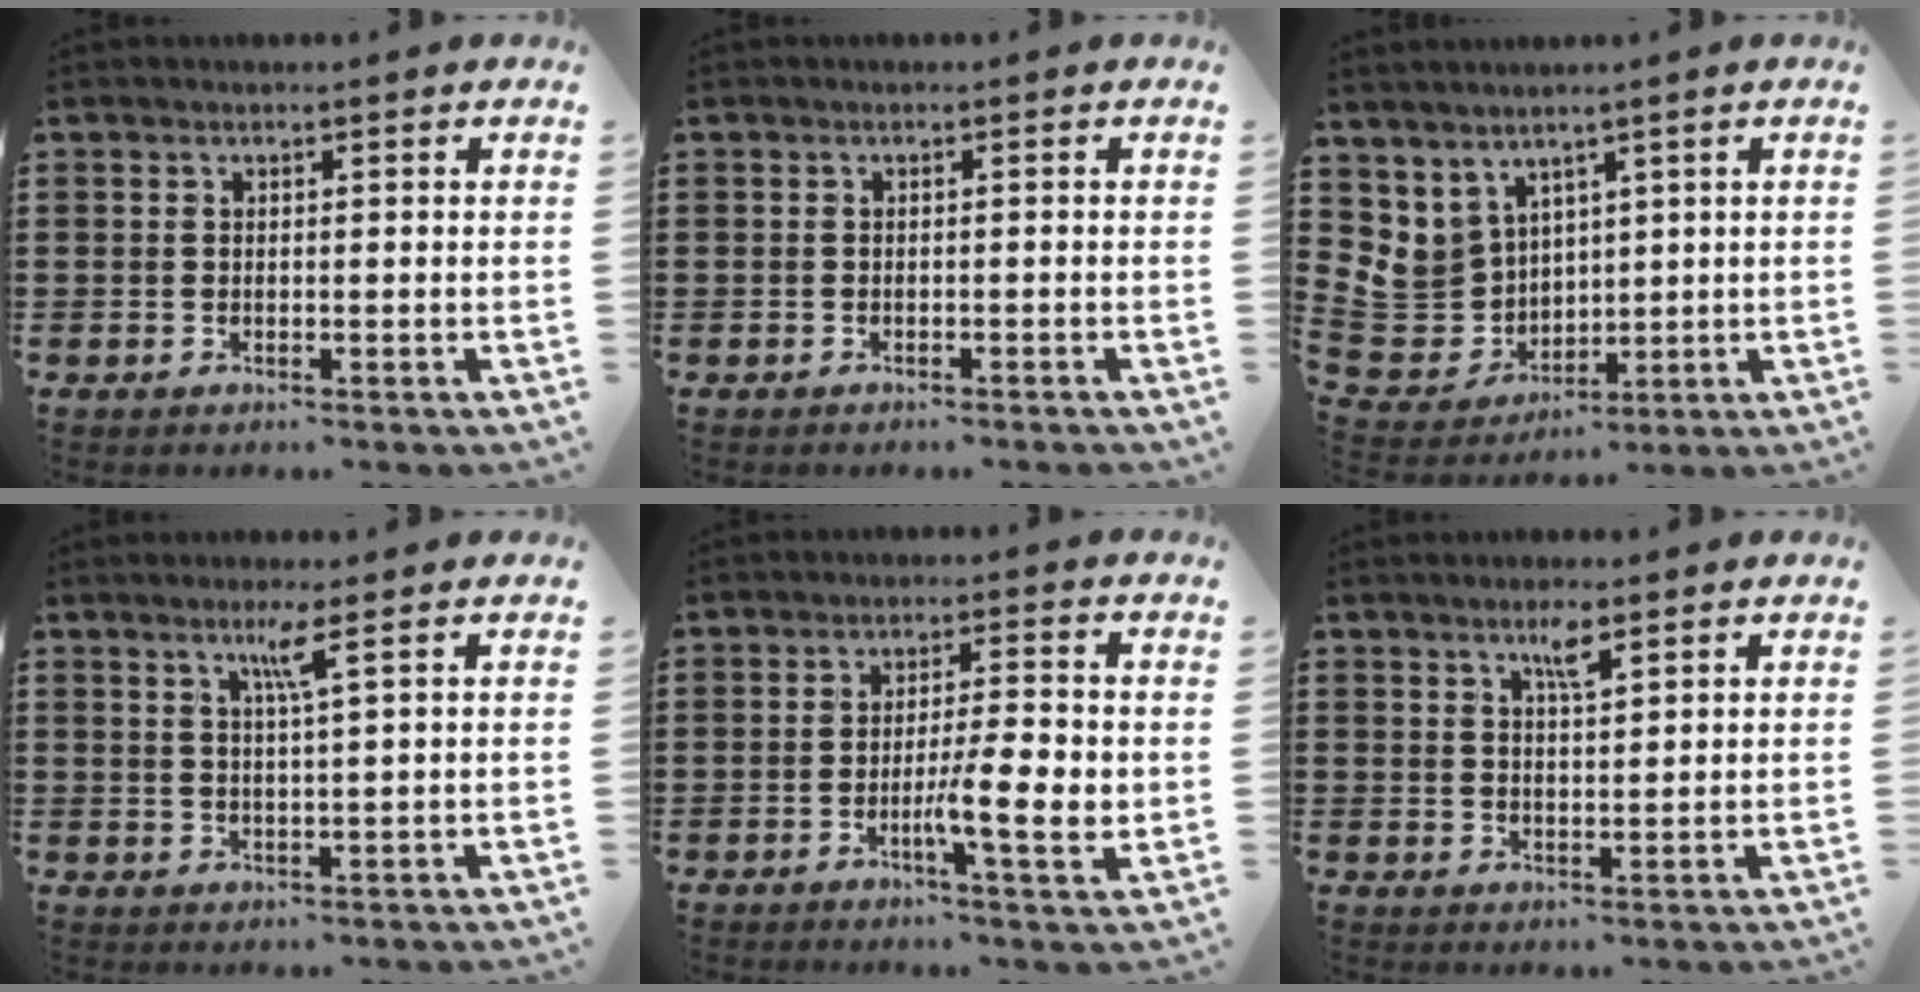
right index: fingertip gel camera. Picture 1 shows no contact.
{"total": 0.5, "force": [-0.5, 0.0, 0.1], "torque": [-0.004, -0.002, -0.011]}
{"total": 6.4, "force": [2.7, 5.8, 0.6], "torque": [-0.075, -0.029, 0.054]}
{"total": 3.5, "force": [1.9, -0.6, 2.9], "torque": [-0.061, -0.007, 0.029]}
{"total": 8.2, "force": [-1.5, 1.1, 7.9], "torque": [-0.130, -0.003, -0.024]}
{"total": 3.5, "force": [2.3, 0.5, 2.6], "torque": [-0.038, -0.002, 0.035]}